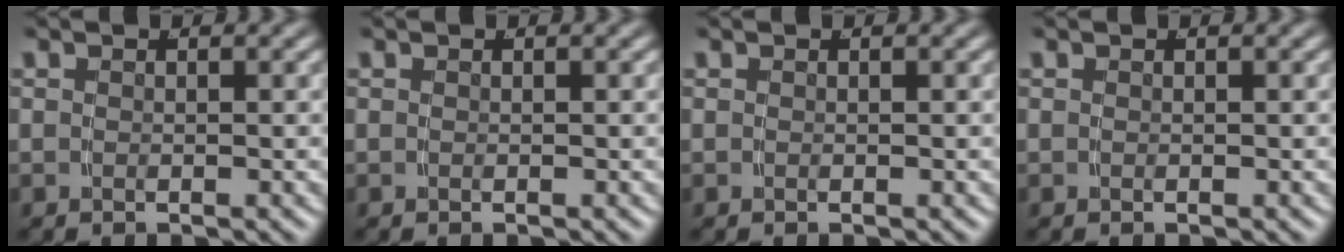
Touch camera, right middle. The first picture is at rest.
{"total": 0.0}
{"total": 0.0}
{"total": 0.0}